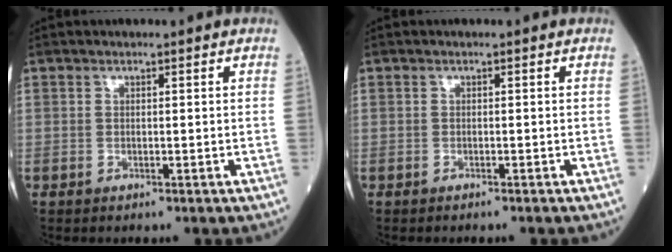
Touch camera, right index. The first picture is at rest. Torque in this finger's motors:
{"motor_torque": [-0.44, 0.36, -0.24, -0.01]}